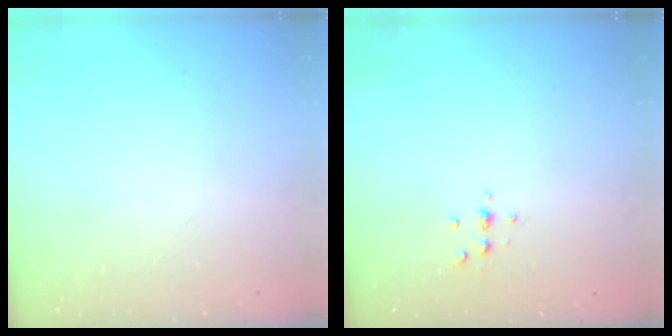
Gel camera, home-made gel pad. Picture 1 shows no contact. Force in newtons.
{"total": 2.3, "press": 2.2, "slide": 0.2}